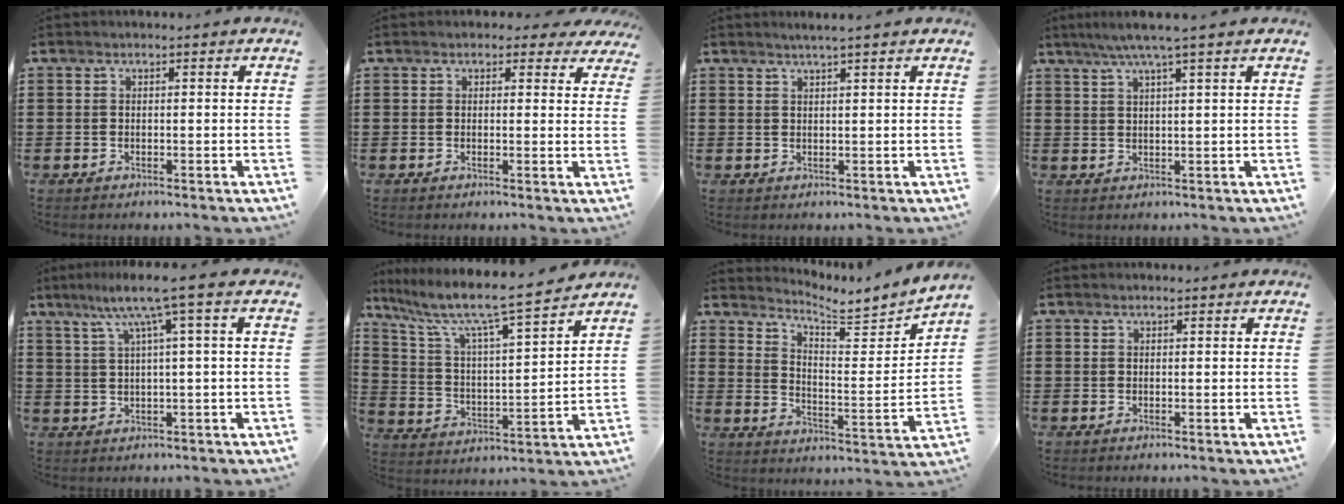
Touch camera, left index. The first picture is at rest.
{"total": 1.9, "force": [1.5, 1.0, 0.8], "torque": [-0.005, 0.002, 0.023]}
{"total": 1.8, "force": [1.5, -0.4, 0.8], "torque": [-0.016, 0.001, 0.028]}
{"total": 3.8, "force": [2.7, -0.6, 2.6], "torque": [-0.056, -0.002, 0.045]}
{"total": 7.4, "force": [3.0, -0.4, 6.7], "torque": [-0.136, 0.002, 0.046]}
{"total": 8.4, "force": [7.2, 0.3, 4.4], "torque": [-0.118, -0.053, 0.113]}
{"total": 4.6, "force": [4.4, 0.0, 1.3], "torque": [-0.035, -0.044, 0.066]}
{"total": 0.5, "force": [0.5, 0.1, 0.2], "torque": [-0.005, 0.000, 0.010]}